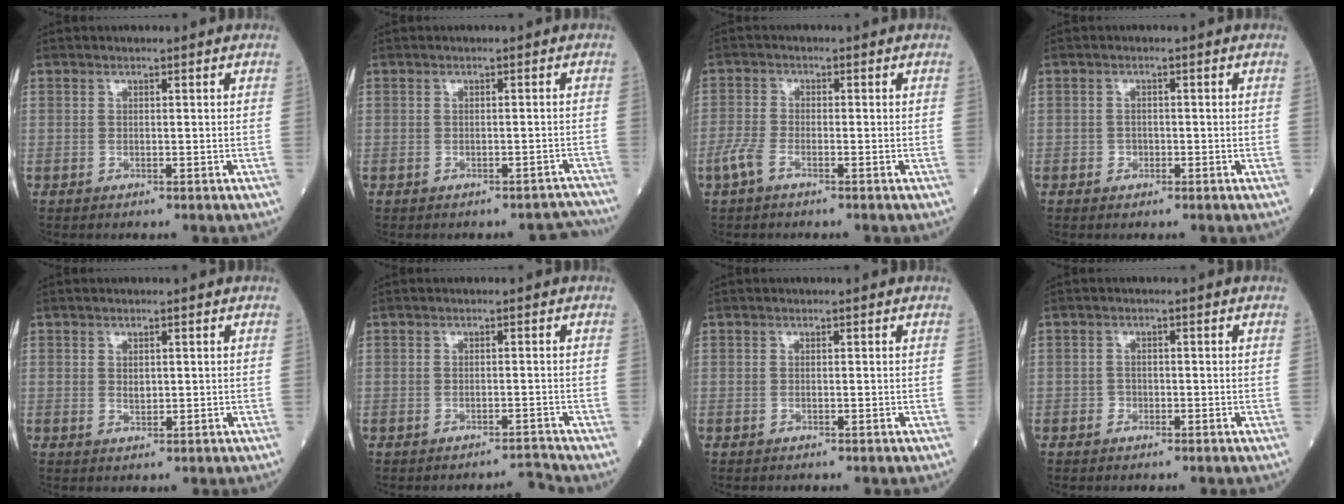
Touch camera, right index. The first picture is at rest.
{"total": 3.9, "force": [-3.6, 1.2, 0.0], "torque": [0.015, 0.010, -0.036]}
{"total": 3.1, "force": [-1.9, 1.1, 2.2], "torque": [-0.062, -0.001, -0.047]}
{"total": 1.2, "force": [-0.5, 1.0, 0.2], "torque": [0.002, 0.006, -0.011]}
{"total": 1.3, "force": [0.4, 0.8, 0.9], "torque": [-0.014, -0.003, 0.009]}
{"total": 1.5, "force": [-1.5, -0.4, -0.3], "torque": [0.009, -0.007, -0.018]}
{"total": 0.0}
{"total": 1.1, "force": [-0.6, 0.9, 0.1], "torque": [0.004, 0.007, -0.014]}